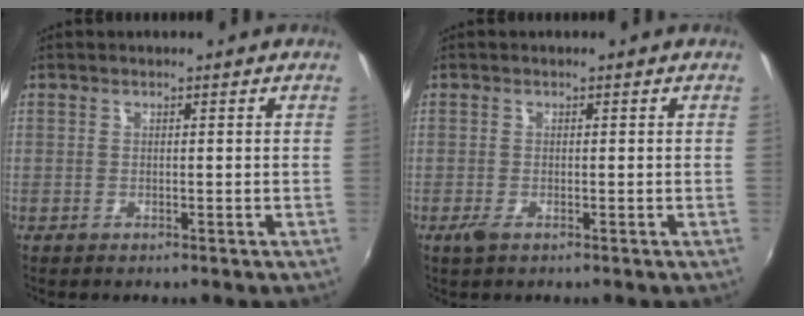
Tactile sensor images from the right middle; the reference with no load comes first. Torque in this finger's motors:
{"motor_torque": [0.24, -0.40, 0.06, 0.05]}